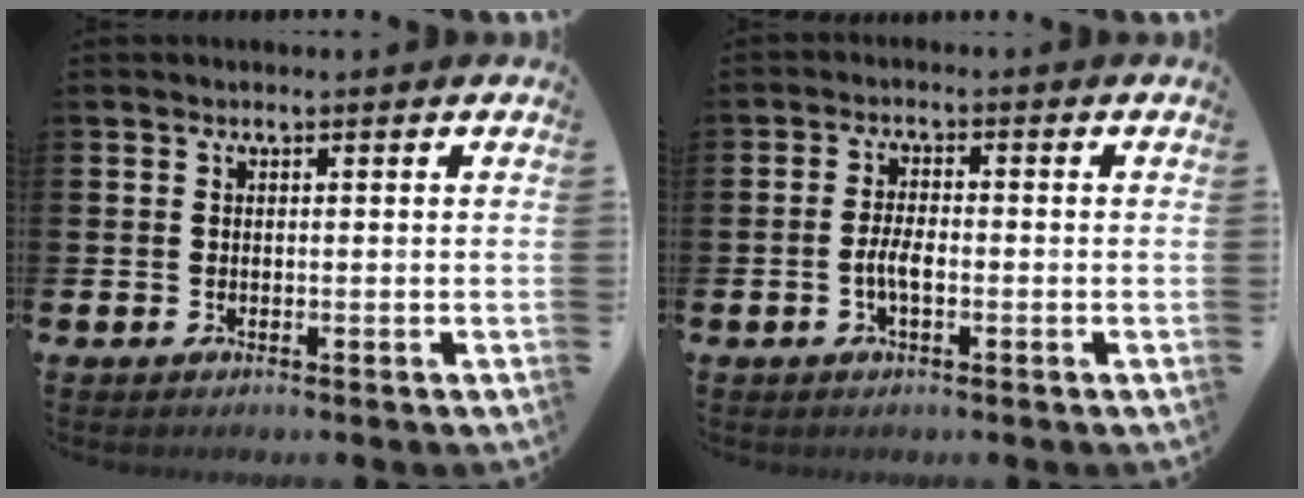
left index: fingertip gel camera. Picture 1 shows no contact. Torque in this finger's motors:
{"motor_torque": [0.61, 0.21, 0.12, 0.12]}